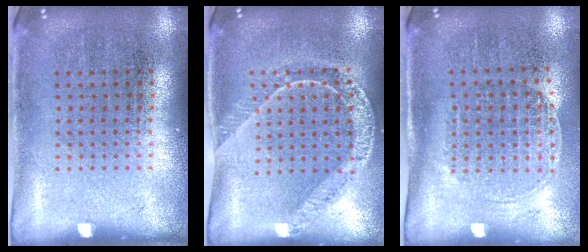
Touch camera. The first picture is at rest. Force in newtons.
{"total": 1.6, "press": 1.5, "slide": 0.5}
{"total": 1.4, "press": 1.2, "slide": 0.8}